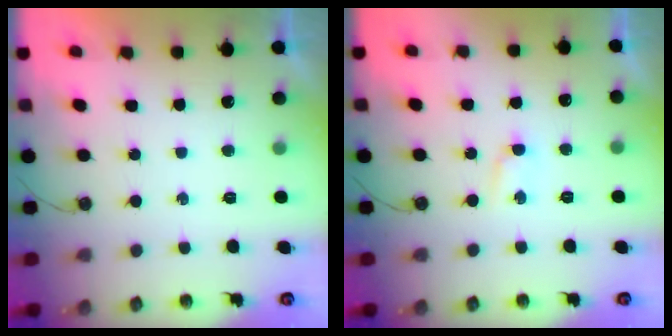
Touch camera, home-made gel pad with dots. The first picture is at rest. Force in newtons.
{"total": 4.8, "press": 3.0, "slide": 3.8}